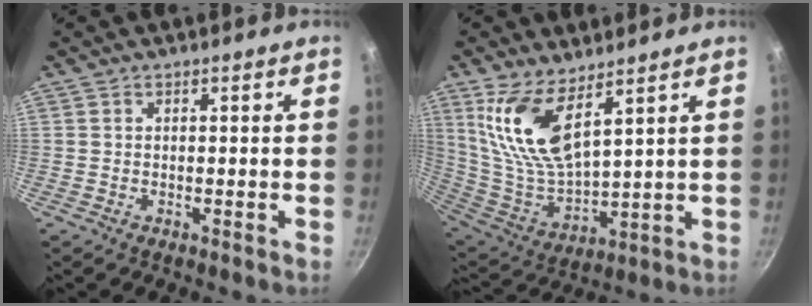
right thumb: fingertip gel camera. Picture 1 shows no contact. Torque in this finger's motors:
{"motor_torque": [2.24, 2.32, 1.69, -0.03, 0.51]}